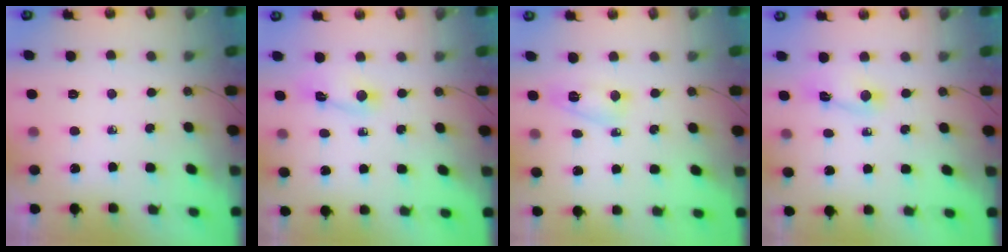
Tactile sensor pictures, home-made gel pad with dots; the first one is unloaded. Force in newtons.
{"total": 2.5, "press": 2.5, "slide": 0.3}
{"total": 4.4, "press": 4.4, "slide": 0.4}
{"total": 2.5, "press": 2.5, "slide": 0.3}